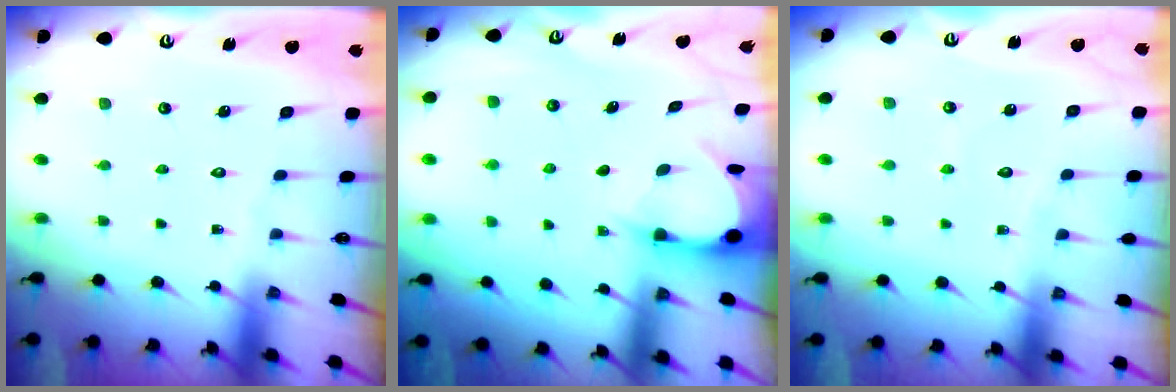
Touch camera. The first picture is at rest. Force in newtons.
{"total": 3.5, "press": 3.5, "slide": 0.3}
{"total": 2.6, "press": 2.5, "slide": 0.2}